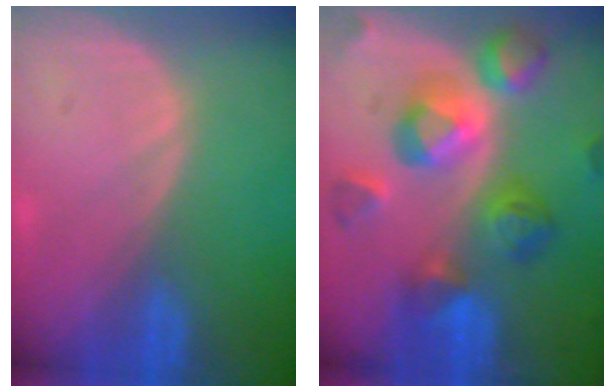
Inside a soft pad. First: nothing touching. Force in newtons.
{"total": 10.4, "press": 10.3, "slide": 0.8}